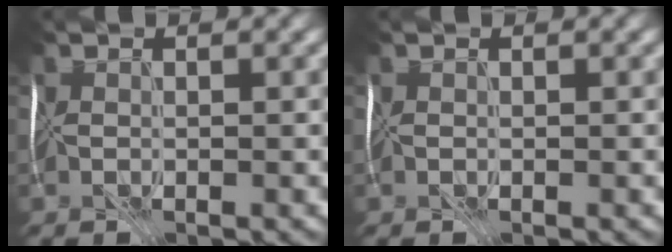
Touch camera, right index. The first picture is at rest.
{"total": 0.0}